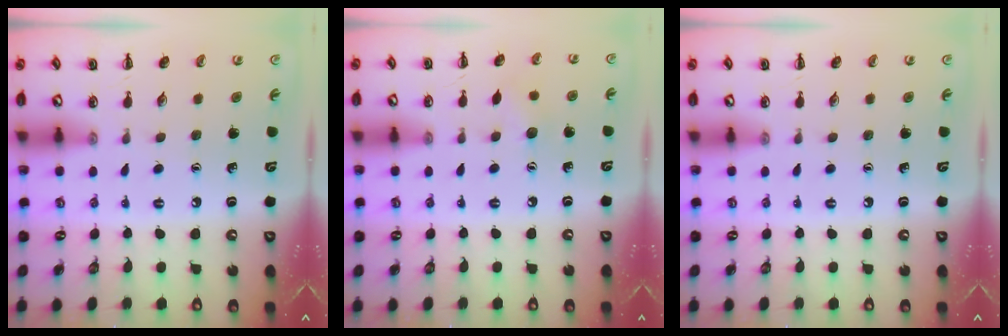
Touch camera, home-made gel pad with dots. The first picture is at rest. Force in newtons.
{"total": 5.1, "press": 5.0, "slide": 1.1}
{"total": 0.0}